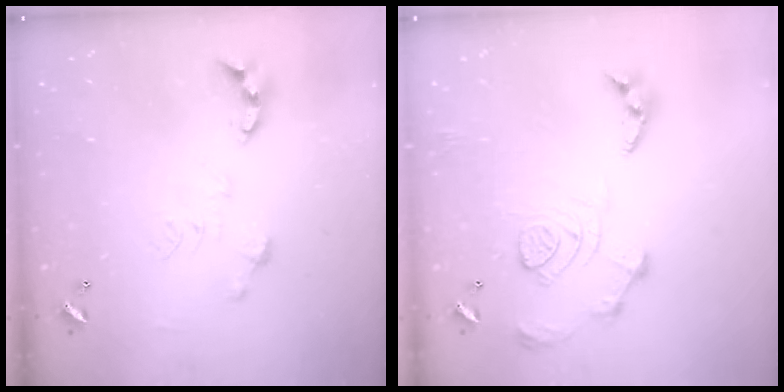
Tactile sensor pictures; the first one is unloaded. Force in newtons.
{"total": 13.9, "press": 13.8, "slide": 1.5}